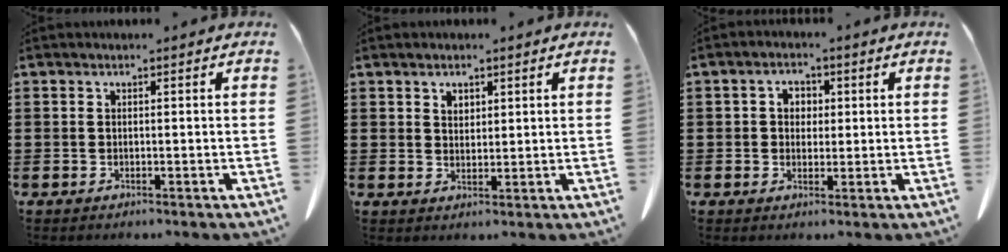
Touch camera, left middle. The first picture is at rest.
{"total": 1.8, "force": [1.4, 1.0, 0.5], "torque": [-0.005, -0.001, 0.024]}
{"total": 2.7, "force": [0.4, 2.4, 1.3], "torque": [-0.034, 0.011, 0.003]}